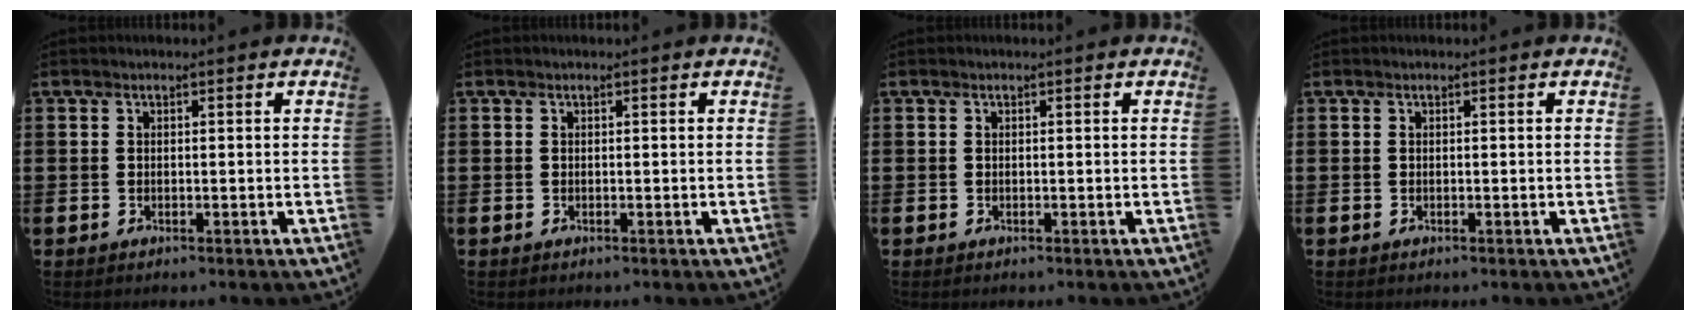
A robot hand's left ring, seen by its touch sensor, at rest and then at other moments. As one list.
[{"total": 0.0}, {"total": 0.0}, {"total": 0.0}]